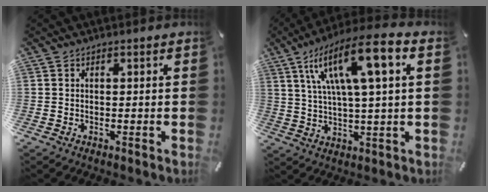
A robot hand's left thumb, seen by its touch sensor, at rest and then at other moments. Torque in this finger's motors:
{"motor_torque": [2.49, 2.55, 1.49, -1.28, 0.35]}